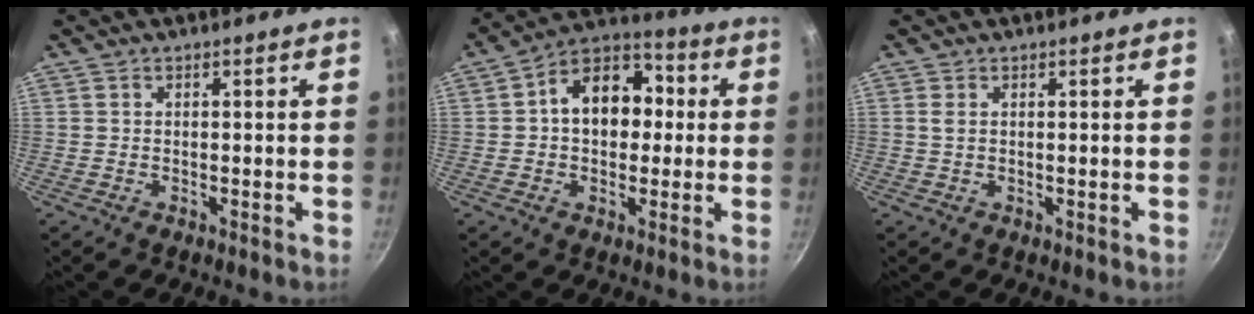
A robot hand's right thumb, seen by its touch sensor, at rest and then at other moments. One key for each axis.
{"total": 13.8, "fx": 1.3, "fy": 10.0, "fz": 9.4, "tx": -0.094, "ty": 0.033, "tz": 0.001}
{"total": 1.1, "fx": 0.4, "fy": 0.5, "fz": 0.9, "tx": -0.020, "ty": 0.000, "tz": 0.007}